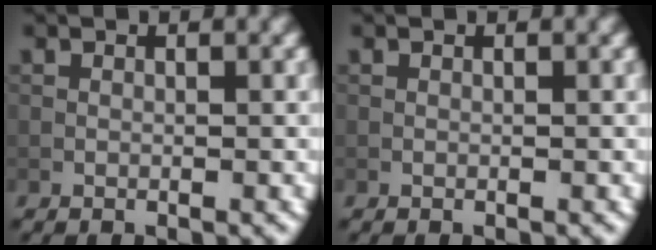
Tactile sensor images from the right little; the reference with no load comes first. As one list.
[{"total": 0.0}]